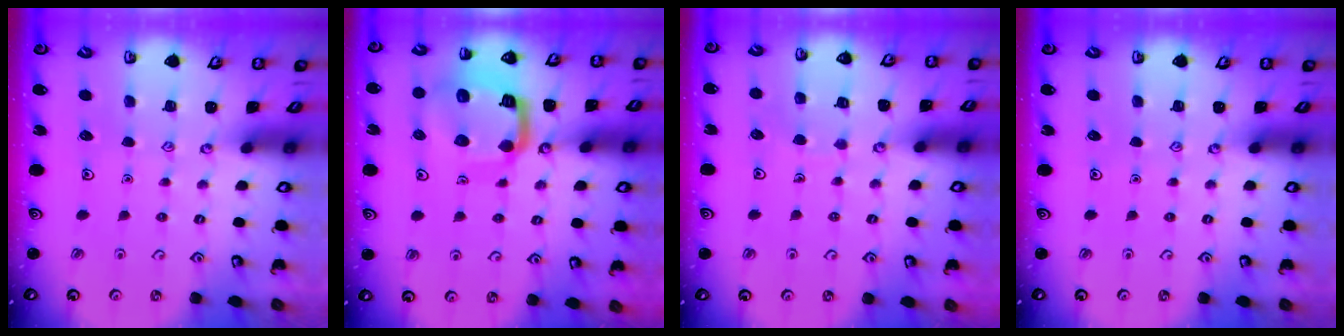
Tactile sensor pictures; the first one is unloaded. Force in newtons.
{"total": 17.0, "press": 16.9, "slide": 1.9}
{"total": 5.4, "press": 5.4, "slide": 0.4}
{"total": 0.0}